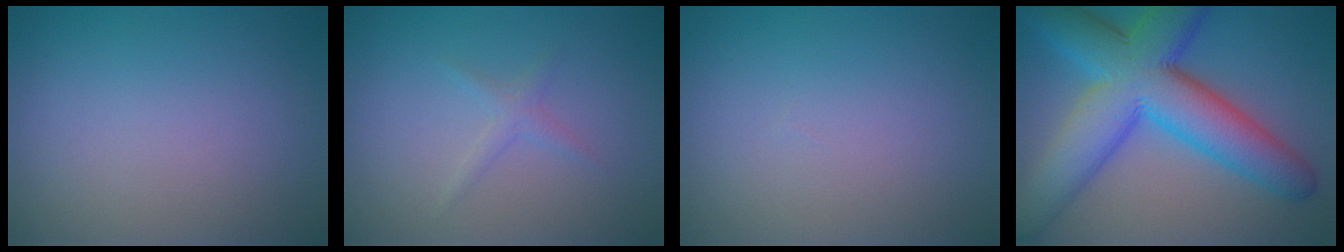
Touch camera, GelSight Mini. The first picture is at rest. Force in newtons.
{"total": 1.1, "press": 1.1, "slide": 0.0}
{"total": 0.0}
{"total": 11.8, "press": 11.8, "slide": 0.3}